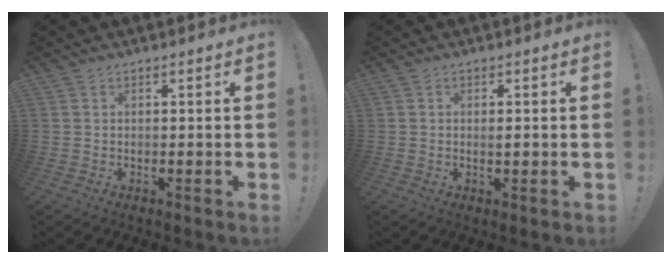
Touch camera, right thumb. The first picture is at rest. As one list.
[{"total": 1.1, "force": [0.1, 0.2, 1.1], "torque": [-0.006, -0.005, -0.001]}]